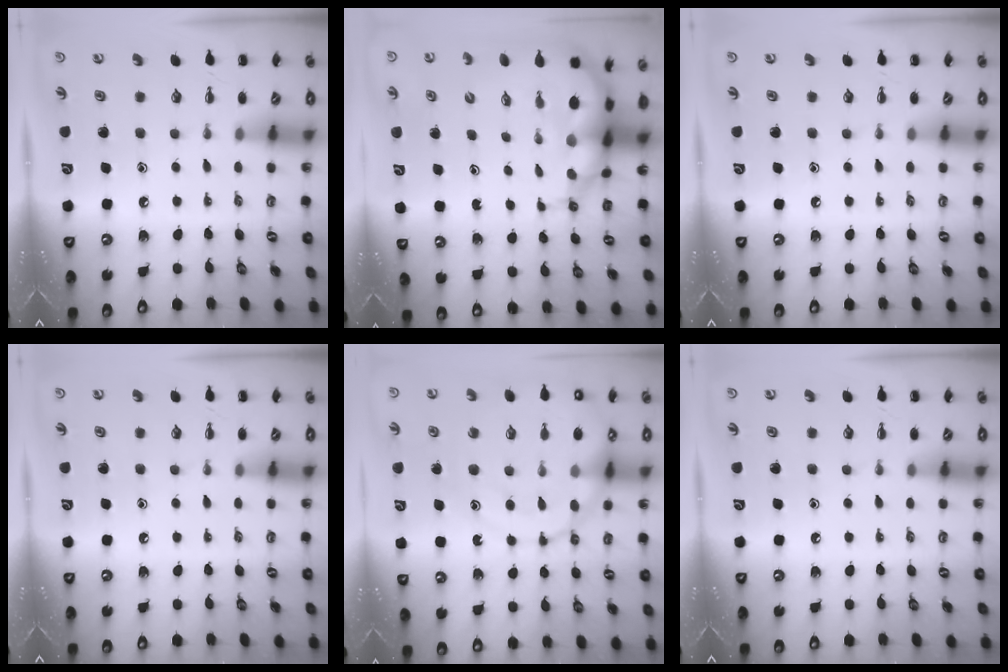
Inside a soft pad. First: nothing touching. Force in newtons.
{"total": 8.4, "press": 8.0, "slide": 2.6}
{"total": 0.0}
{"total": 0.0}
{"total": 17.1, "press": 16.9, "slide": 2.5}
{"total": 0.0}